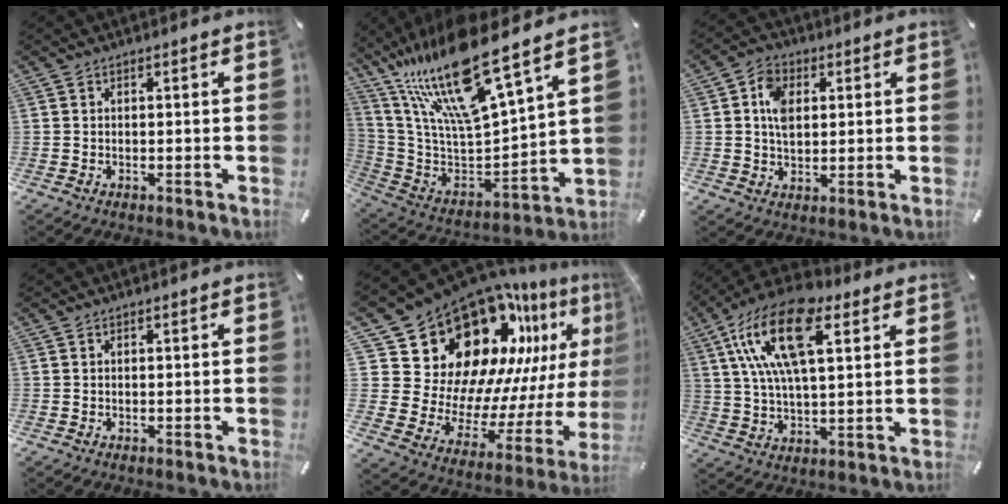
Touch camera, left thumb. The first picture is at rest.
{"total": 23.1, "force": [17.7, 5.3, 13.9], "torque": [-0.275, -0.138, 0.292]}
{"total": 7.0, "force": [1.6, 5.1, 4.5], "torque": [-0.088, 0.003, 0.026]}
{"total": 0.0}
{"total": 25.4, "force": [16.6, 15.4, 11.5], "torque": [-0.171, -0.179, 0.329]}
{"total": 19.0, "force": [8.7, 8.7, 14.5], "torque": [-0.305, -0.015, 0.145]}